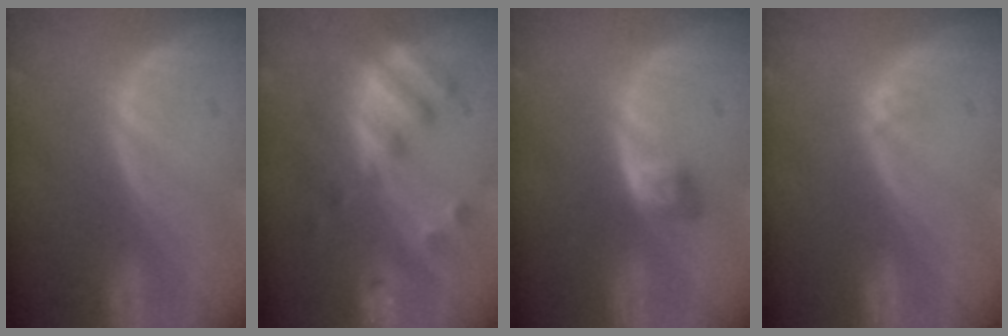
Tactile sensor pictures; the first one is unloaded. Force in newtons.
{"total": 8.3, "press": 7.2, "slide": 4.0}
{"total": 2.8, "press": 2.6, "slide": 1.2}
{"total": 0.7, "press": 0.6, "slide": 0.3}